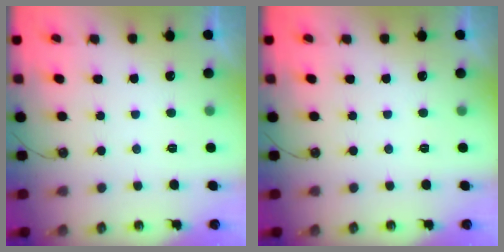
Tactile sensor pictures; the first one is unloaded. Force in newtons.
{"total": 0.0}